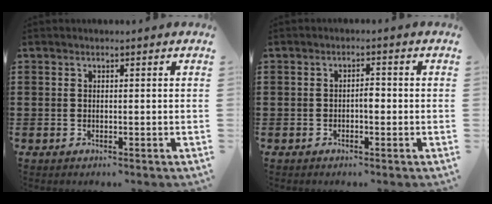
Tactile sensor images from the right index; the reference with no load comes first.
{"total": 1.8, "force": [-0.5, 0.7, 1.6], "torque": [-0.030, 0.002, -0.010]}